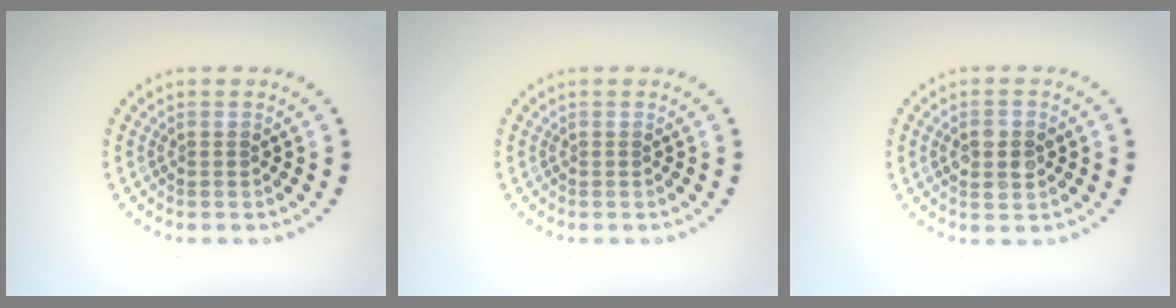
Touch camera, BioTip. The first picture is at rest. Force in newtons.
{"total": 0.0}
{"total": 2.8, "press": 2.8, "slide": 0.2}